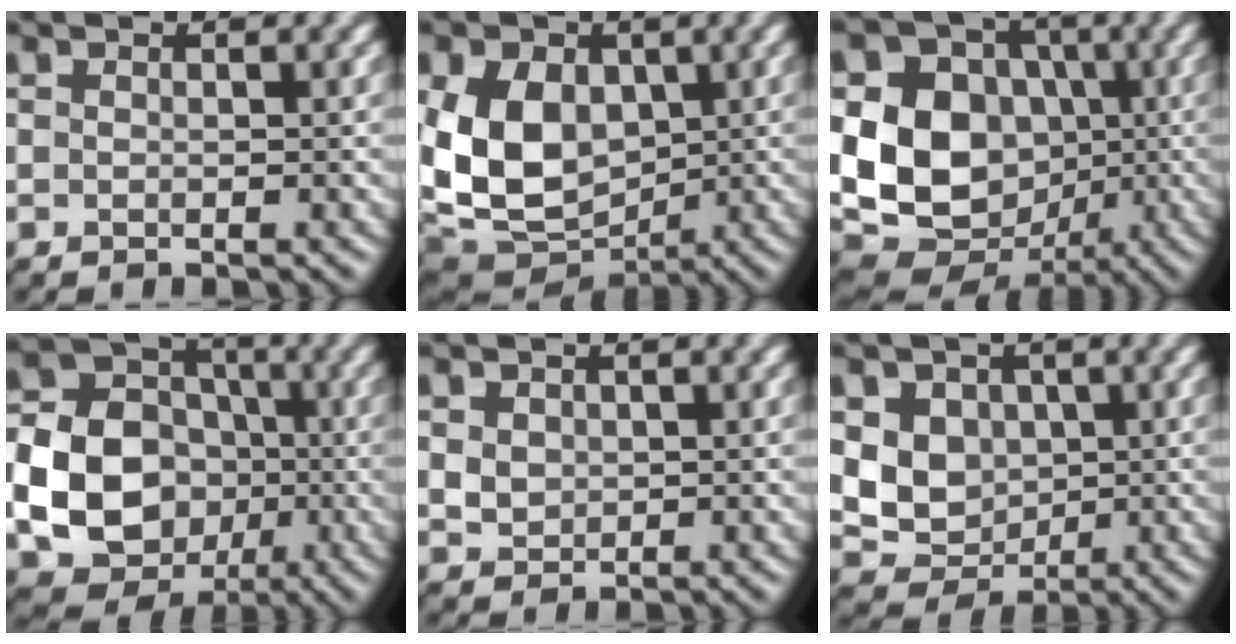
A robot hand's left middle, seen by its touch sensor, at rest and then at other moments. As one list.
[{"total": 9.8, "force": [0.7, 7.1, 6.6], "torque": [-0.140, -0.008, 0.008]}, {"total": 13.3, "force": [-0.8, 11.0, 7.6], "torque": [-0.156, -0.008, -0.025]}, {"total": 12.2, "force": [-2.2, 10.4, 6.0], "torque": [-0.116, -0.026, -0.054]}, {"total": 1.5, "force": [0.4, 1.3, 0.6], "torque": [-0.012, -0.004, 0.012]}, {"total": 4.7, "force": [0.7, 4.1, 2.2], "torque": [-0.039, -0.003, 0.012]}]